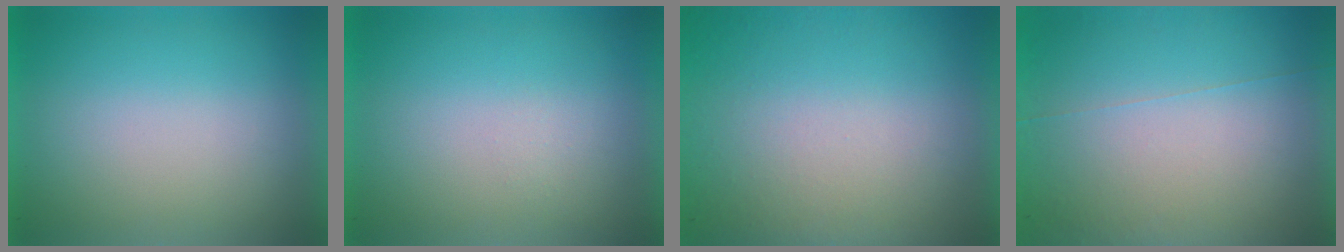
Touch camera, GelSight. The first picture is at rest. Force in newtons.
{"total": 1.3}
{"total": 9.2}
{"total": 5.9}